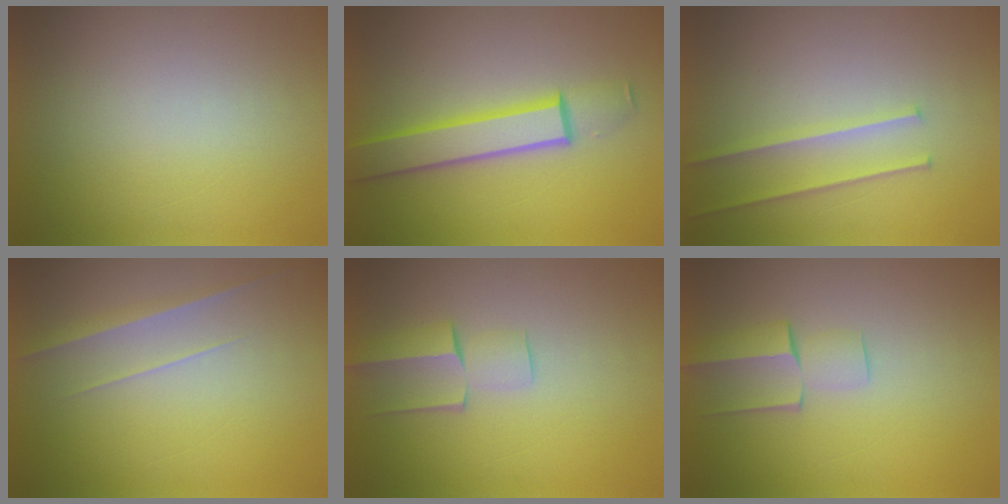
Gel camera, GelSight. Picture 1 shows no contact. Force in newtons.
{"total": 4.2}
{"total": 2.2}
{"total": 2.9}
{"total": 2.6}
{"total": 2.5}